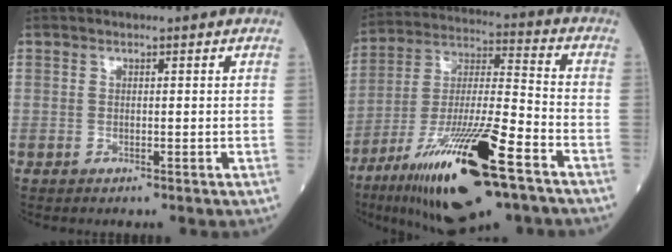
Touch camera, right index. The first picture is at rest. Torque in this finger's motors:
{"motor_torque": [1.68, -0.46, 0.44, 0.21]}